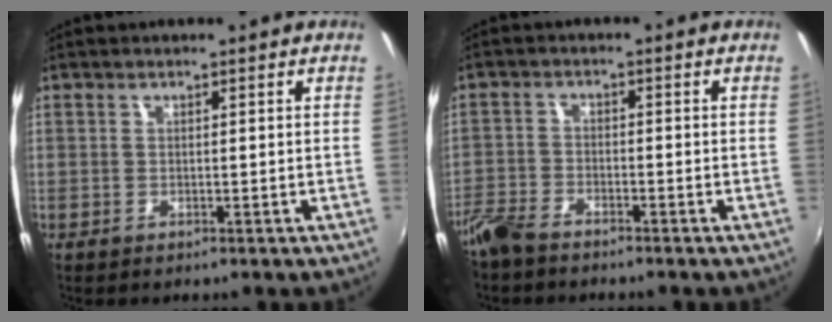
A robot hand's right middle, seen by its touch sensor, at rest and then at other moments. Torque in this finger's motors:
{"motor_torque": [1.07, -1.01, 0.38, 0.21]}